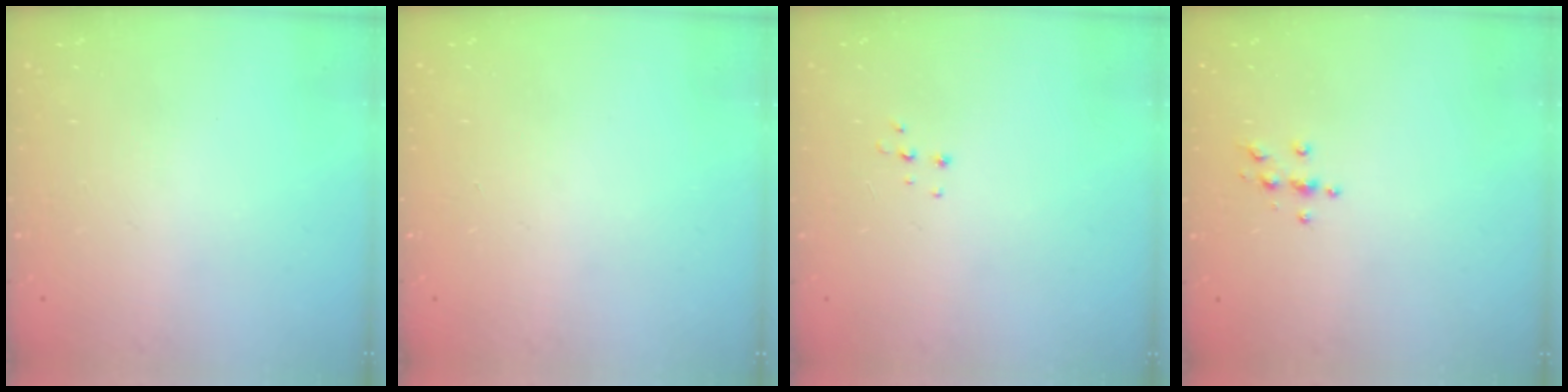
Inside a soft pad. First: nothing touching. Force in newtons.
{"total": 0.0}
{"total": 3.7, "press": 3.7, "slide": 0.3}
{"total": 3.7, "press": 3.7, "slide": 0.4}